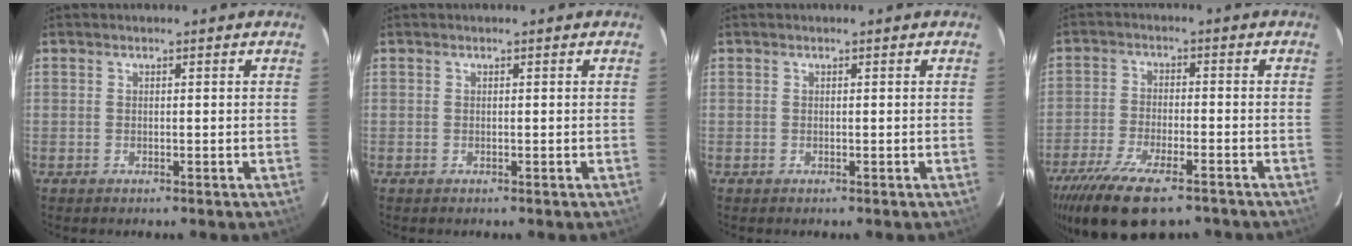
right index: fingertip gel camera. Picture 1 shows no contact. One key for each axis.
{"total": 0.0}
{"total": 0.0}
{"total": 15.0, "fx": -10.9, "fy": 4.9, "fz": 9.1, "tx": -0.198, "ty": -0.042, "tz": -0.189}